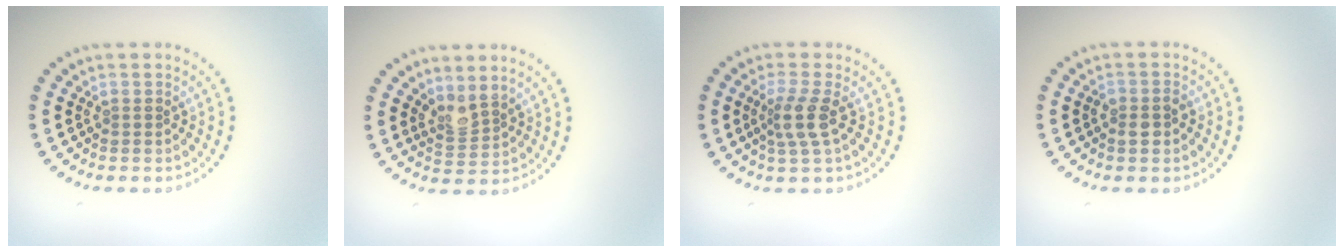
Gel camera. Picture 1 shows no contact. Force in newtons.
{"total": 2.2, "press": 1.6, "slide": 1.4}
{"total": 2.6, "press": 2.0, "slide": 1.6}
{"total": 1.5, "press": 1.4, "slide": 0.5}